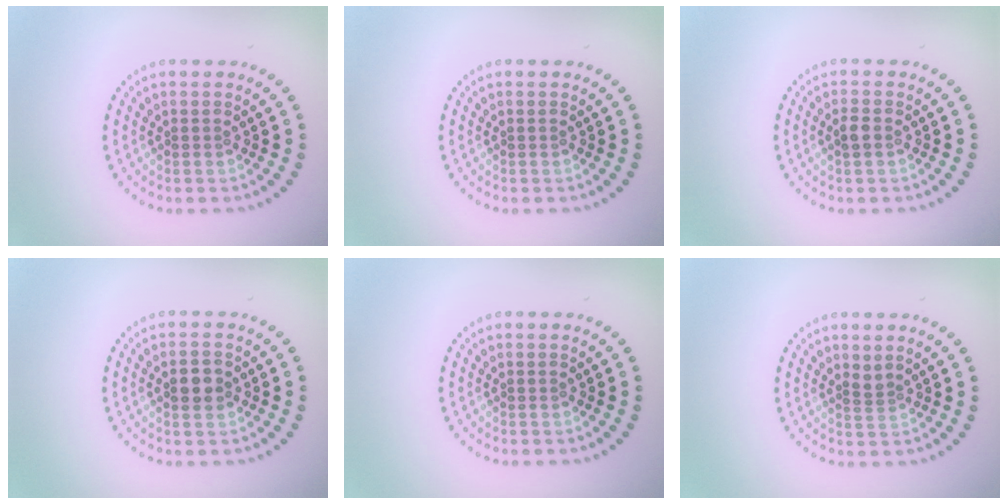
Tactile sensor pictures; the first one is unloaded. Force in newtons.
{"total": 0.0}
{"total": 1.2, "press": 1.2, "slide": 0.1}
{"total": 2.6, "press": 2.6, "slide": 0.0}
{"total": 0.0}
{"total": 0.8, "press": 0.5, "slide": 0.7}